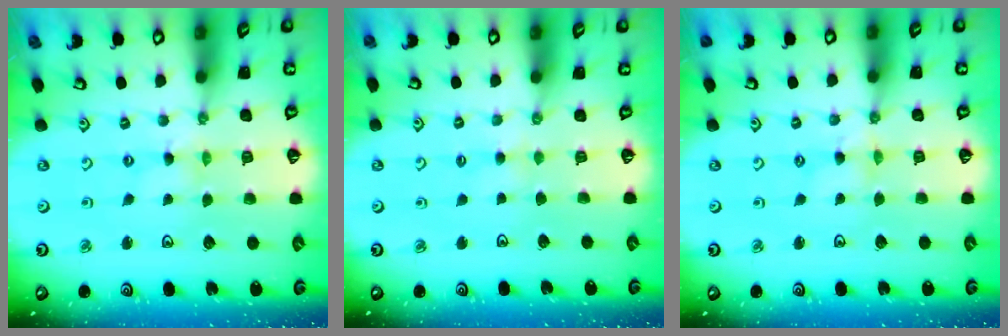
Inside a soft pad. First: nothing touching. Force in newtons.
{"total": 2.2, "press": 2.2, "slide": 0.5}
{"total": 1.1, "press": 1.1, "slide": 0.2}